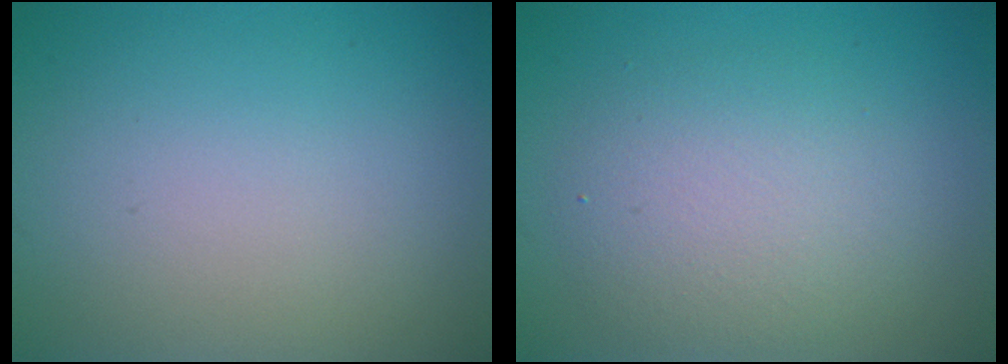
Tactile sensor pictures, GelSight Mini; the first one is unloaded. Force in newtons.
{"total": 4.2, "press": 4.2, "slide": 0.1}